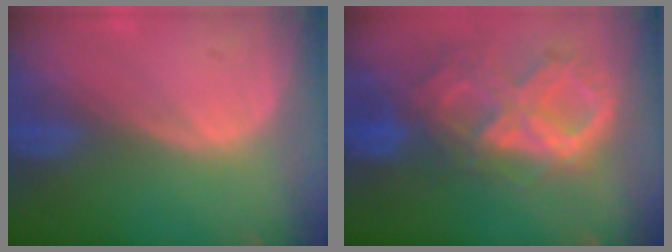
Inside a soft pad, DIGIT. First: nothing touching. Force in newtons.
{"total": 10.5, "press": 9.0, "slide": 5.5}